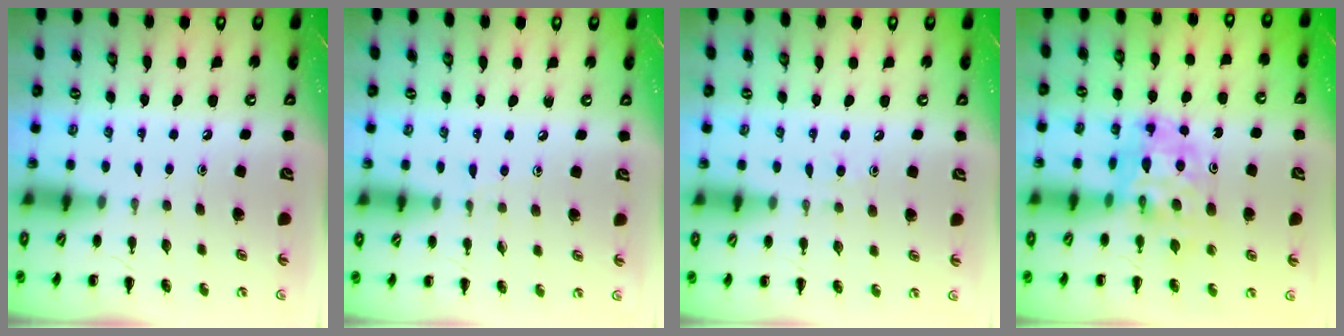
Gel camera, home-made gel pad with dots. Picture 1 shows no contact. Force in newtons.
{"total": 4.8, "press": 4.3, "slide": 2.0}
{"total": 3.5, "press": 3.3, "slide": 1.2}
{"total": 8.2, "press": 7.7, "slide": 2.7}